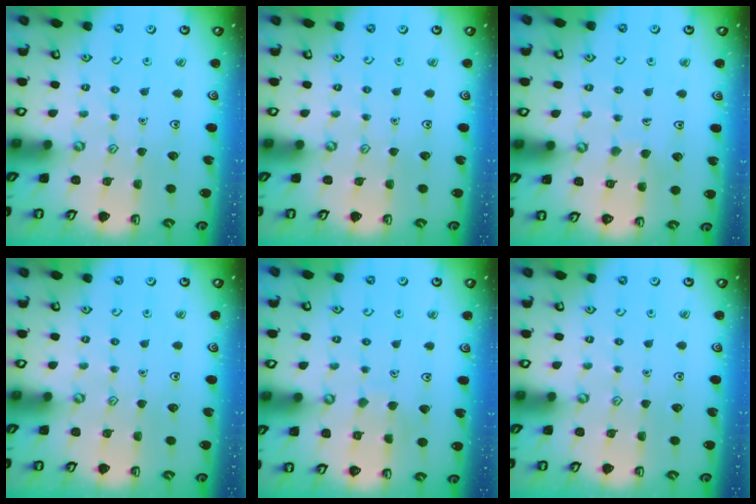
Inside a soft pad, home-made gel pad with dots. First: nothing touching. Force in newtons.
{"total": 0.0}
{"total": 4.6, "press": 4.6, "slide": 0.4}
{"total": 0.0}
{"total": 3.9, "press": 3.9, "slide": 0.3}
{"total": 0.0}